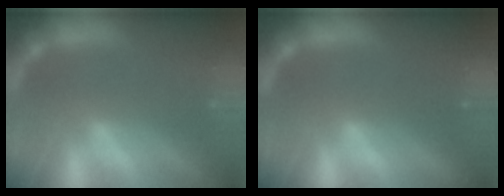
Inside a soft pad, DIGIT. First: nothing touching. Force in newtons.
{"total": 1.5}